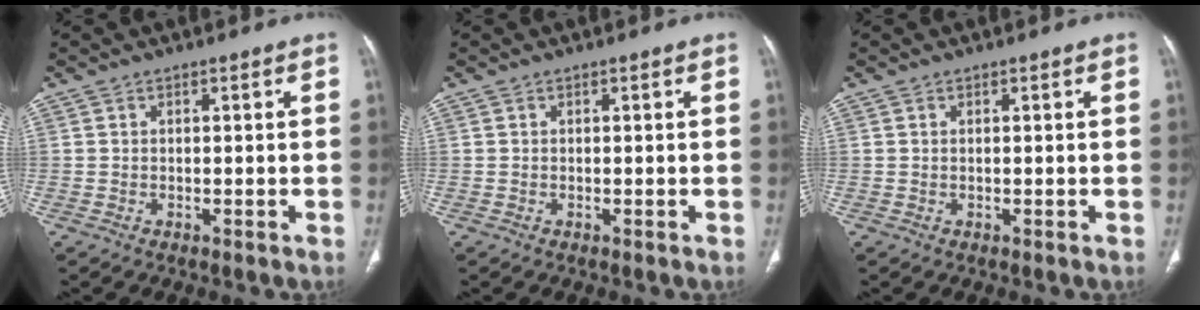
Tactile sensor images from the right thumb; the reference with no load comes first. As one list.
[{"total": 0.0}, {"total": 0.0}]